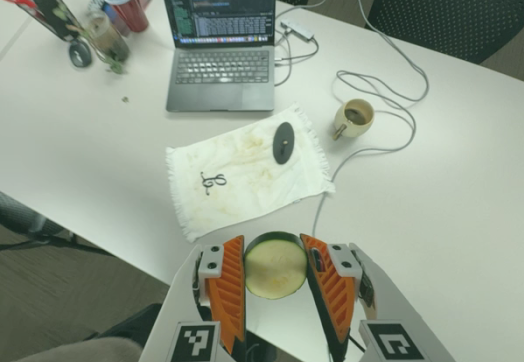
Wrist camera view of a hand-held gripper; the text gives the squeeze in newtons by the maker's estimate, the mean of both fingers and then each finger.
{"total": 9.1, "left": 9.0, "right": 9.3}